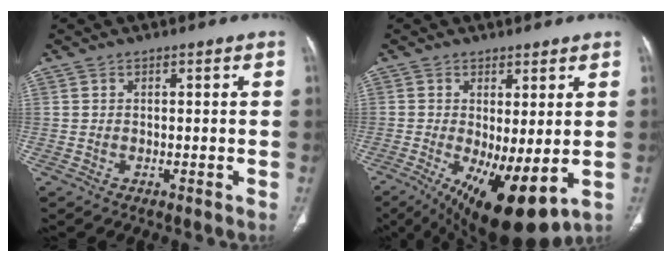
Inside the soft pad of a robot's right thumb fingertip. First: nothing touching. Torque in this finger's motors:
{"motor_torque": [-0.75, 0.90, -0.02, -0.03, 0.01]}